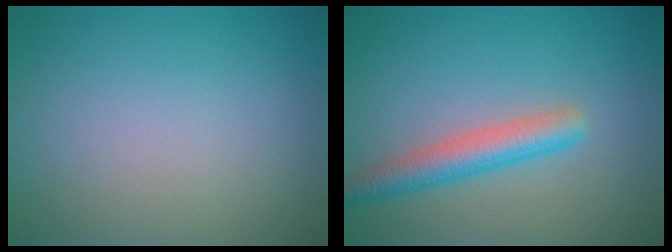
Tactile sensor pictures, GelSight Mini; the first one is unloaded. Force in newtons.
{"total": 3.6, "press": 3.6, "slide": 0.1}